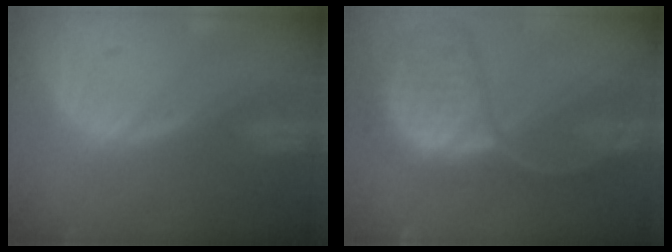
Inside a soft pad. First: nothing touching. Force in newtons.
{"total": 11.8, "press": 9.8, "slide": 6.6}